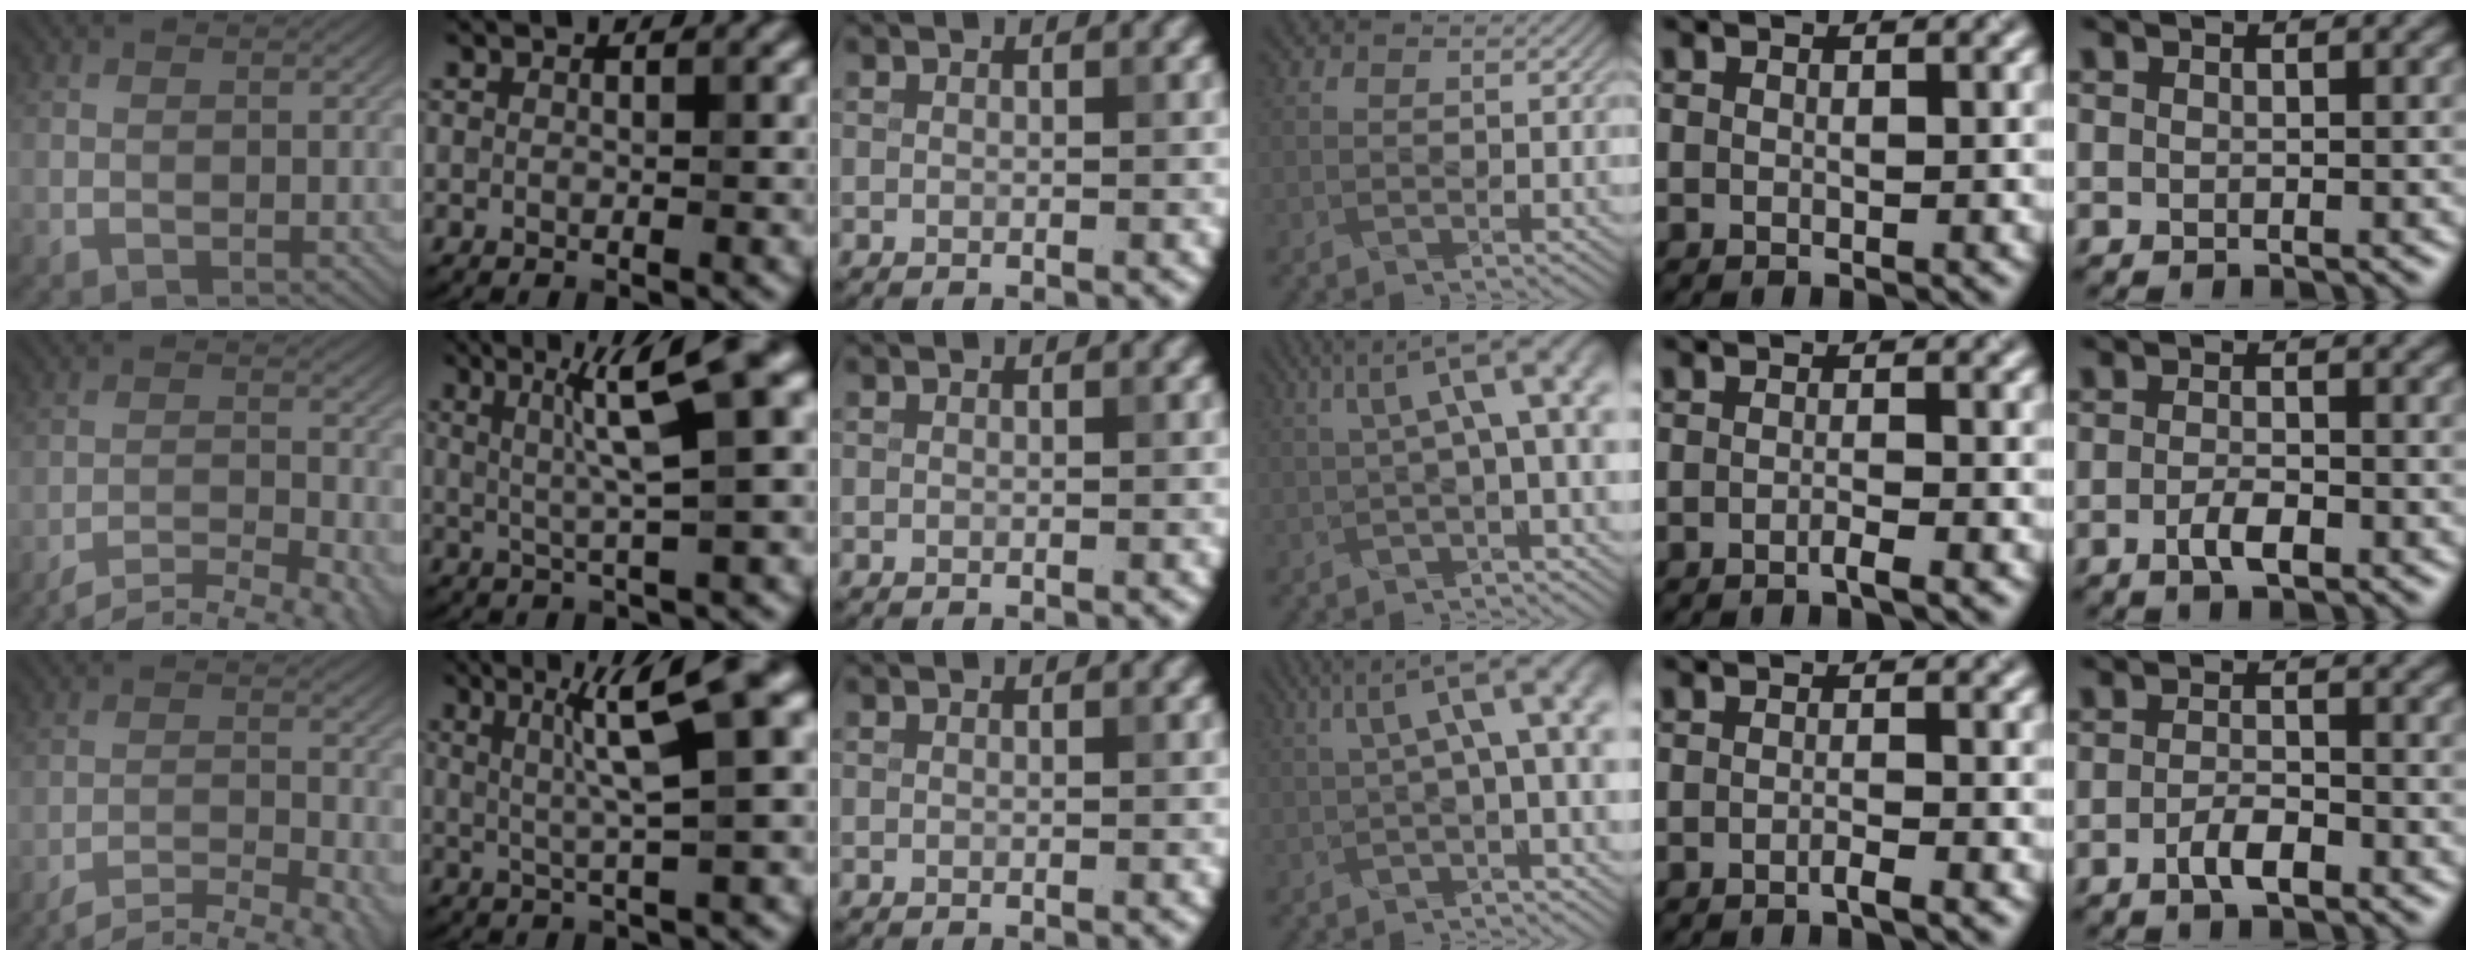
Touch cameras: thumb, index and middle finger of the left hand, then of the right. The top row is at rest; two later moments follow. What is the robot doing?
{"motion": "pour", "object": "sugar"}